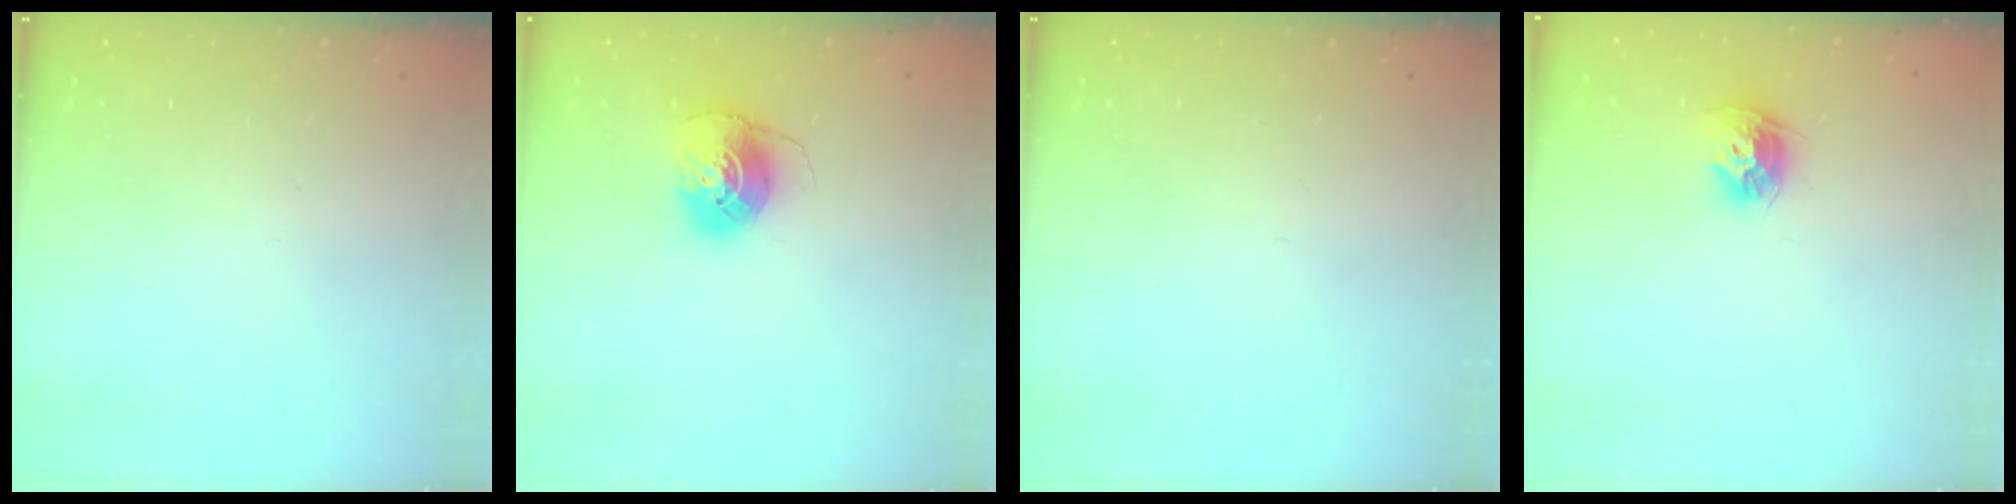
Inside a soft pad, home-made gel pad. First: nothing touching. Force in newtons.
{"total": 8.1, "press": 8.1, "slide": 0.5}
{"total": 0.0}
{"total": 9.4, "press": 9.4, "slide": 0.6}